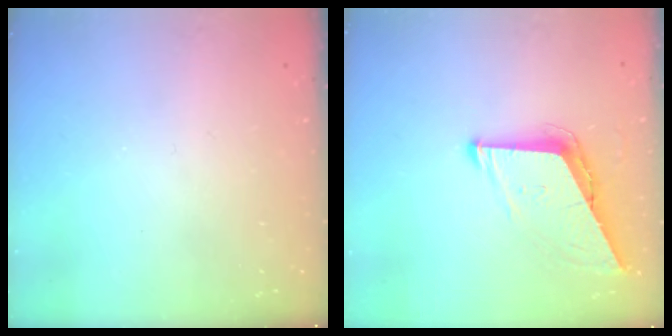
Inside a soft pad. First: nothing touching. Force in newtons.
{"total": 7.7, "press": 7.7, "slide": 0.3}